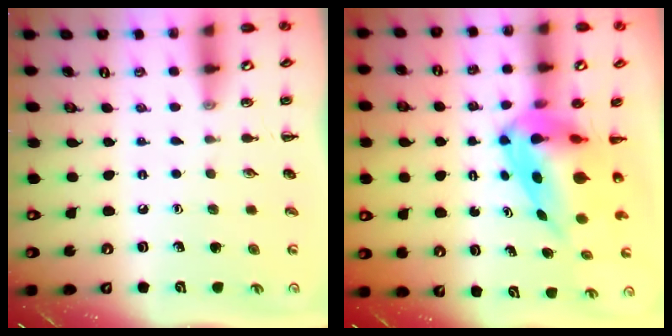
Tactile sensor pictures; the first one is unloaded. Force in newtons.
{"total": 8.8, "press": 8.3, "slide": 2.8}